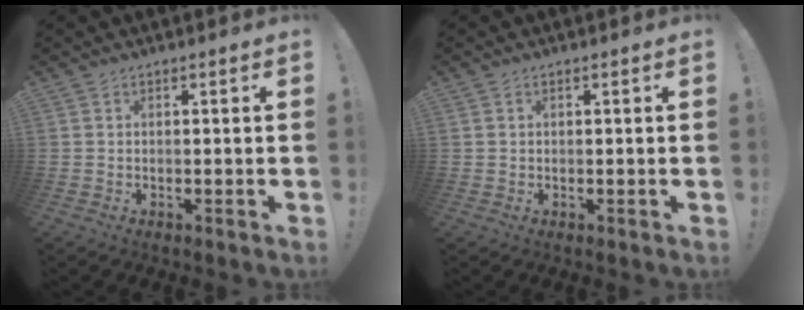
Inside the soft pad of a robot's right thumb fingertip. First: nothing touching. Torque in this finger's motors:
{"motor_torque": [0.08, 0.02, -0.33, 0.28, 0.02]}